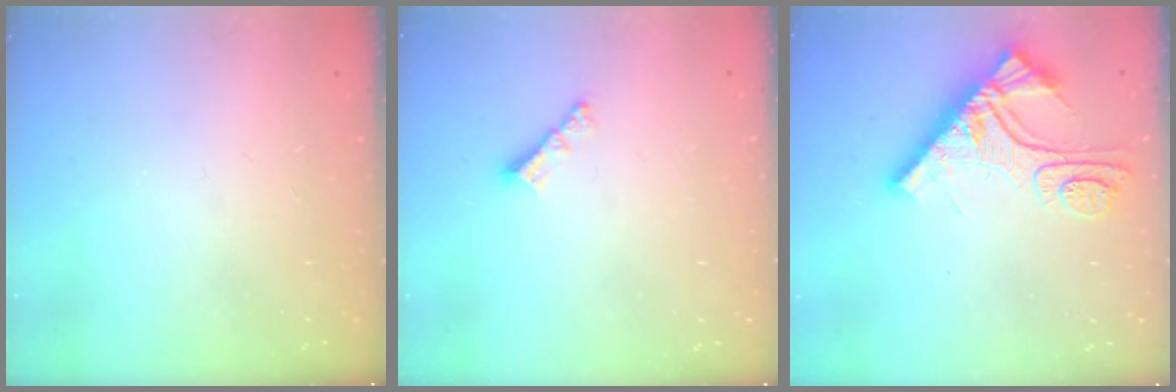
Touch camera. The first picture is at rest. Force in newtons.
{"total": 3.8, "press": 3.8, "slide": 0.2}
{"total": 11.8, "press": 11.8, "slide": 1.2}